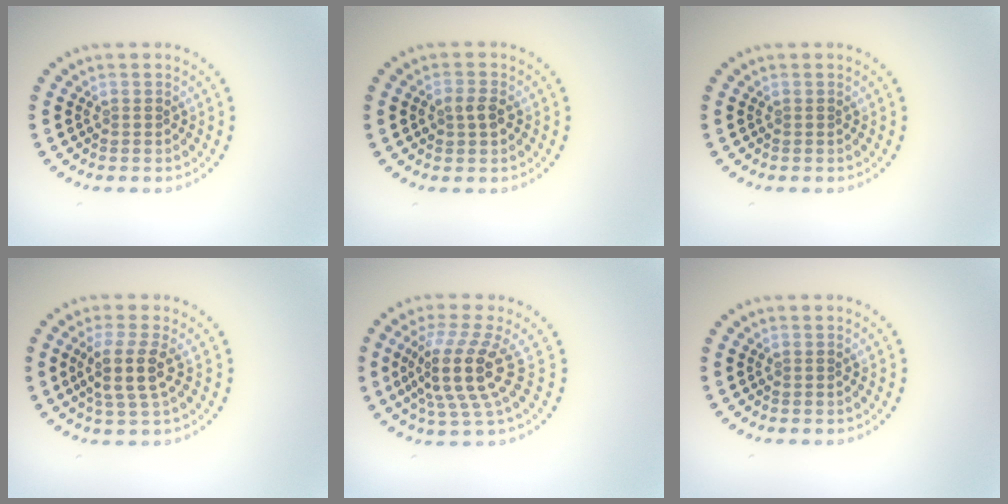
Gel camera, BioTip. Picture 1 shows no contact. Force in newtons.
{"total": 1.7, "press": 1.7, "slide": 0.1}
{"total": 0.0}
{"total": 3.4, "press": 2.8, "slide": 2.0}
{"total": 5.0, "press": 3.6, "slide": 3.4}
{"total": 0.0}